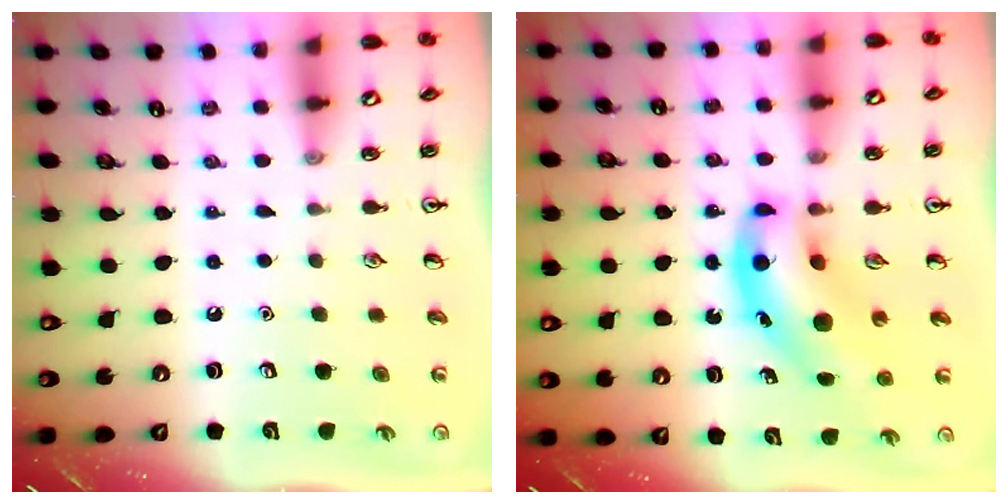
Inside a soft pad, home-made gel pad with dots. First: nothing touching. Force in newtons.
{"total": 12.1, "press": 11.6, "slide": 3.4}